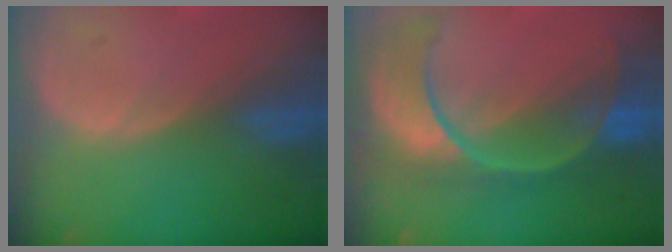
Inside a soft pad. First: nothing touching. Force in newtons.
{"total": 11.1, "press": 9.4, "slide": 5.9}